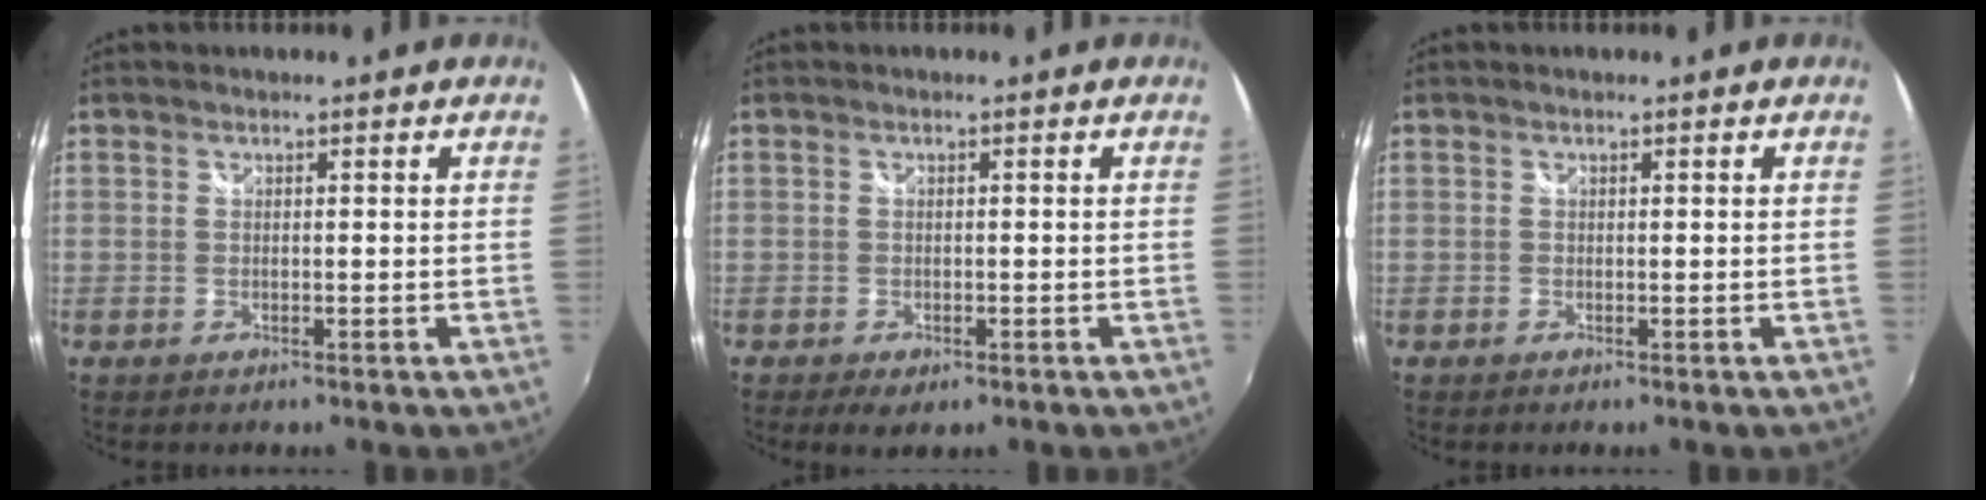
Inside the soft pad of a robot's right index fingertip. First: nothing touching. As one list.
[{"total": 3.2, "force": [-1.8, 1.7, 2.0], "torque": [-0.044, -0.014, -0.027]}, {"total": 0.0}]